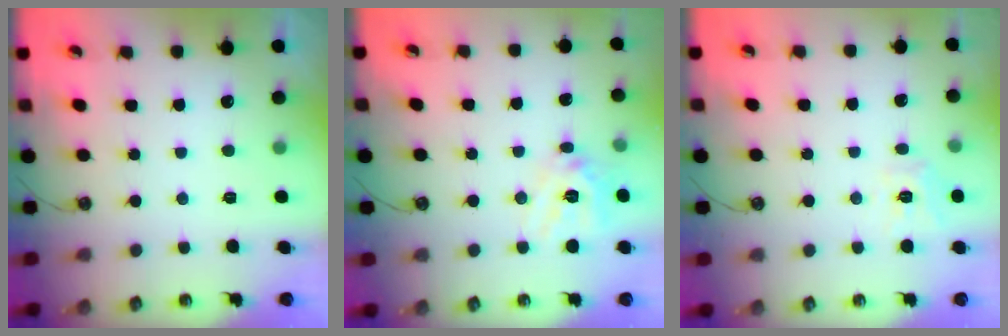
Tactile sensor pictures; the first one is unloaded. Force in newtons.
{"total": 13.0, "press": 12.9, "slide": 1.7}
{"total": 9.4, "press": 9.3, "slide": 0.8}